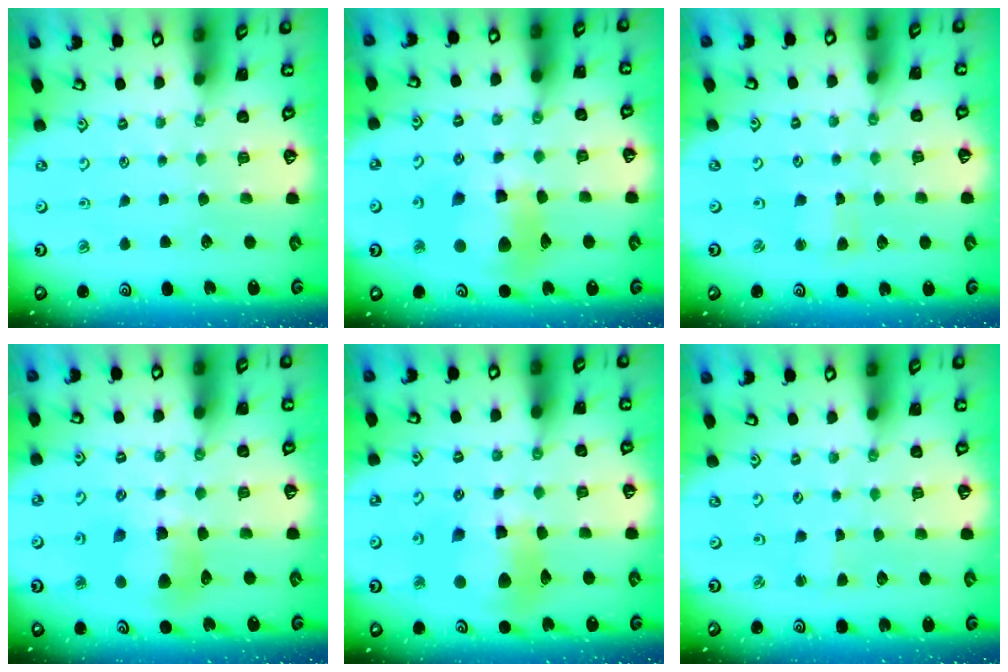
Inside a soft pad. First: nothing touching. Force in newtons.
{"total": 14.0, "press": 13.9, "slide": 1.9}
{"total": 2.7, "press": 2.6, "slide": 0.4}
{"total": 9.2, "press": 9.1, "slide": 1.0}
{"total": 14.0, "press": 13.9, "slide": 1.9}
{"total": 1.0, "press": 0.9, "slide": 0.1}